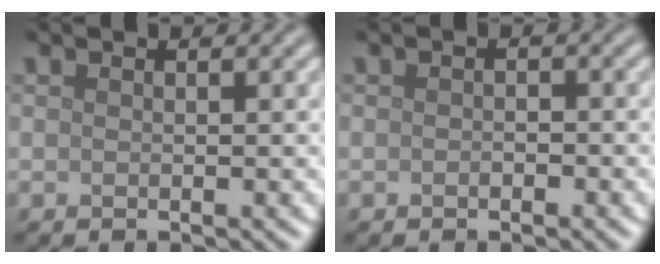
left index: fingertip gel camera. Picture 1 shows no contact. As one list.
[{"total": 0.8, "force": [-0.3, 0.5, 0.5], "torque": [-0.008, 0.000, -0.005]}]